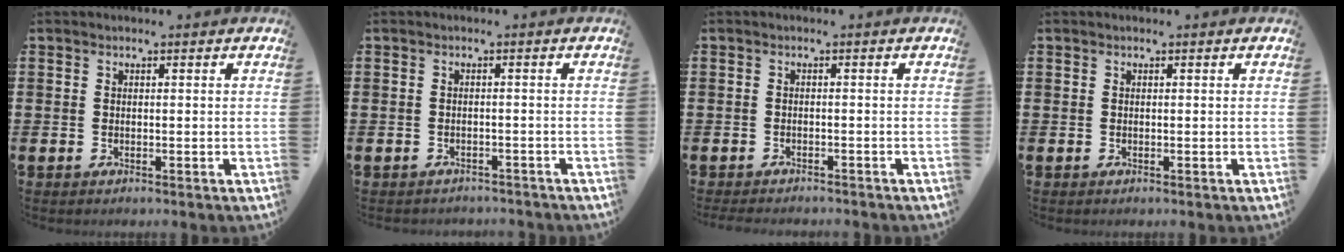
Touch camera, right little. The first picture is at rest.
{"total": 0.8, "force": [-0.8, 0.1, -0.1], "torque": [-0.003, 0.002, -0.018]}
{"total": 0.9, "force": [-0.9, 0.0, 0.0], "torque": [-0.003, 0.001, -0.018]}
{"total": 0.0}